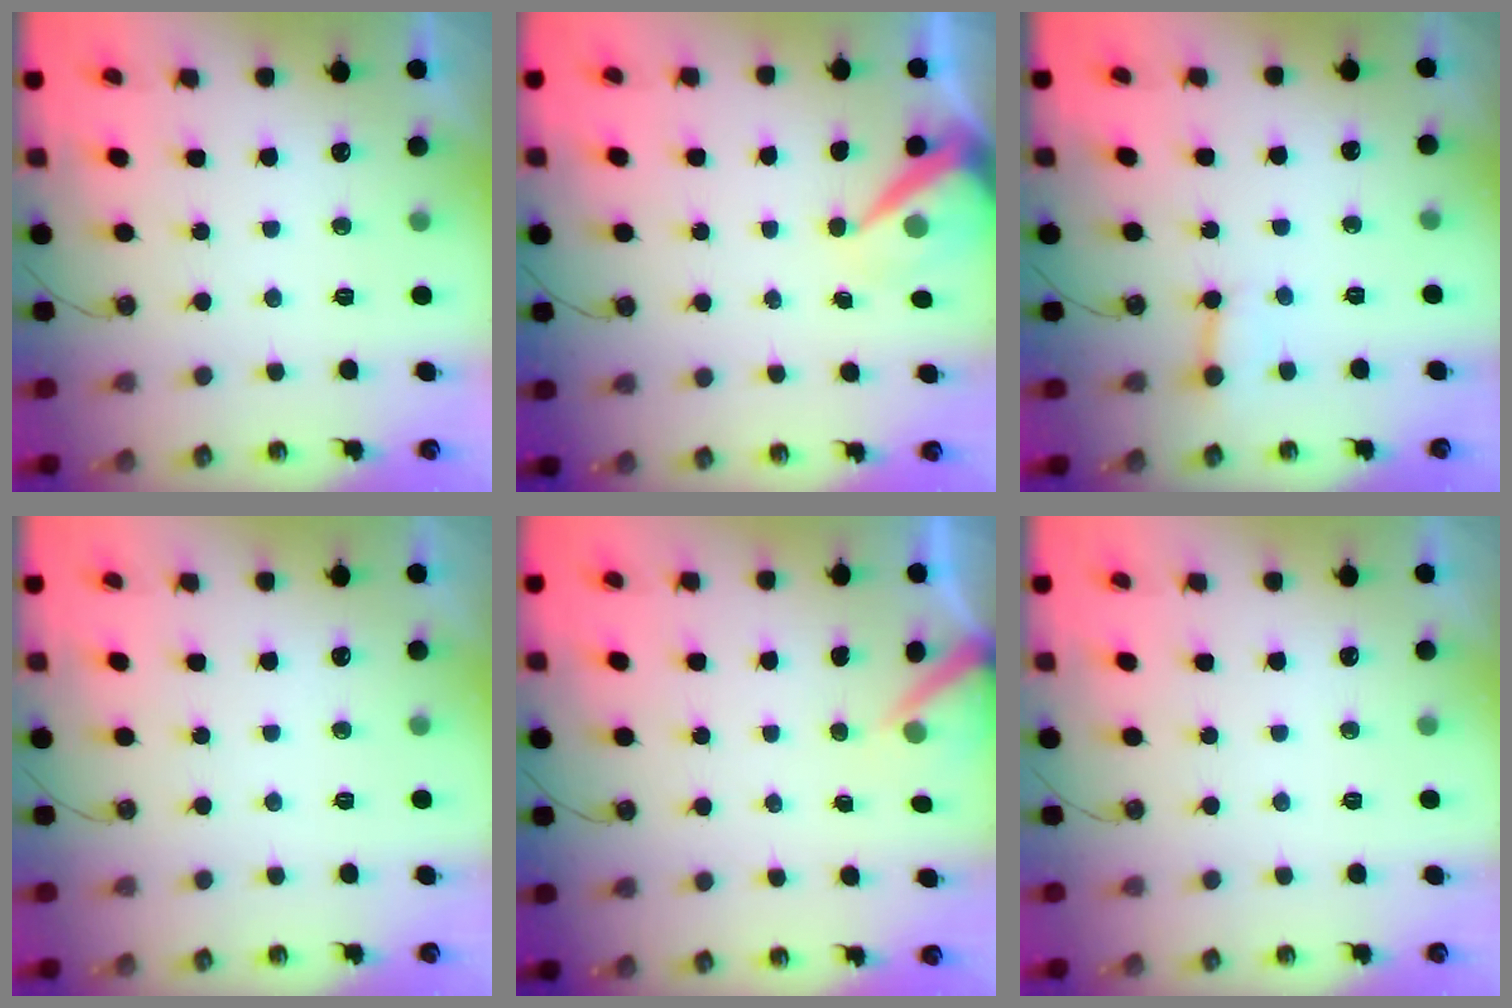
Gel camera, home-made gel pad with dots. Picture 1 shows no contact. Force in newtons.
{"total": 8.5, "press": 8.5, "slide": 0.8}
{"total": 3.0, "press": 2.9, "slide": 0.5}
{"total": 0.0}
{"total": 3.2, "press": 3.2, "slide": 0.2}
{"total": 0.0}